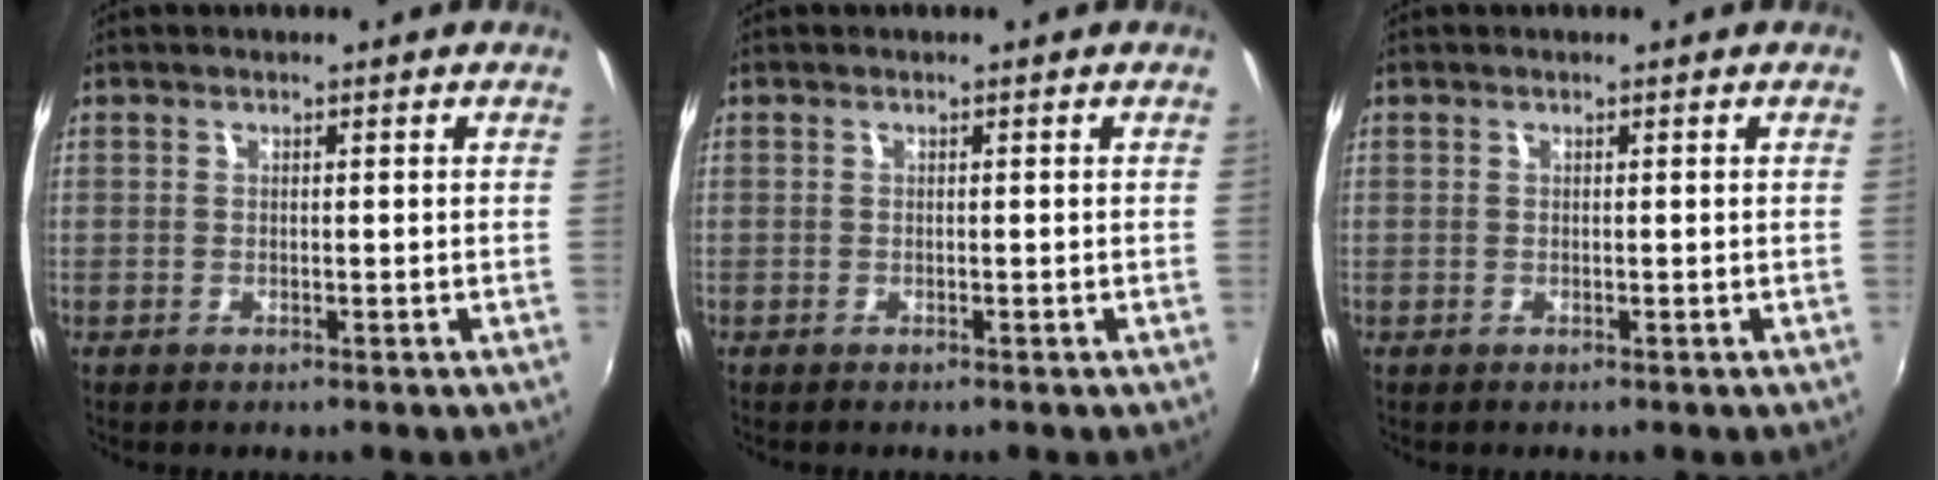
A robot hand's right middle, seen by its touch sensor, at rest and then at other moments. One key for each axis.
{"total": 0.0}
{"total": 0.0}